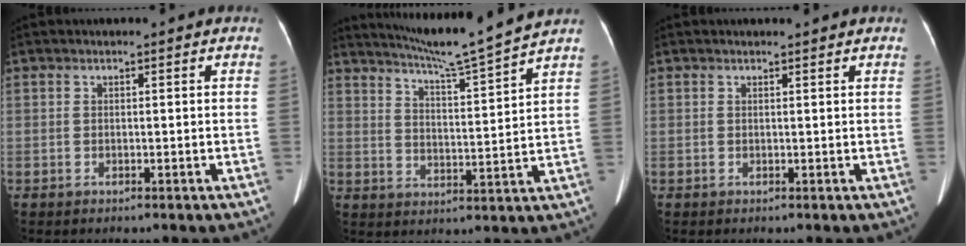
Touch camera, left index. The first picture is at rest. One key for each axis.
{"total": 11.6, "fx": 10.6, "fy": -2.2, "fz": 4.3, "tx": -0.078, "ty": -0.021, "tz": 0.162}
{"total": 1.2, "fx": 1.1, "fy": 0.2, "fz": 0.4, "tx": -0.010, "ty": 0.003, "tz": 0.013}